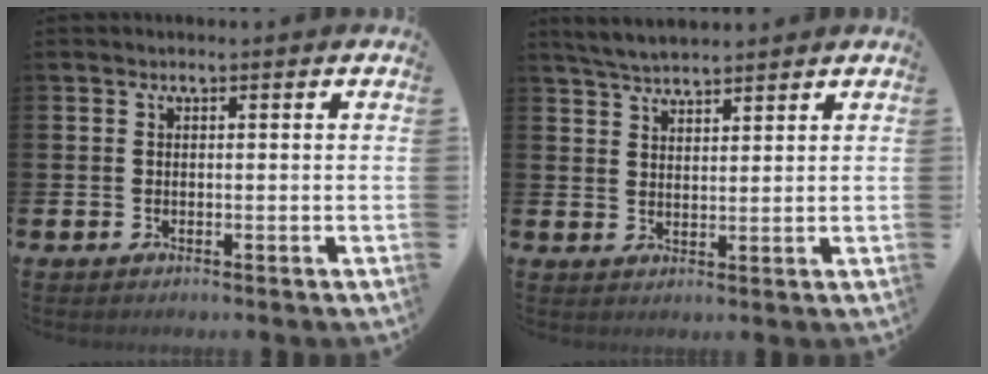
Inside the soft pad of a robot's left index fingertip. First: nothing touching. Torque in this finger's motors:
{"motor_torque": [0.51, -0.35, 0.41, 0.08]}